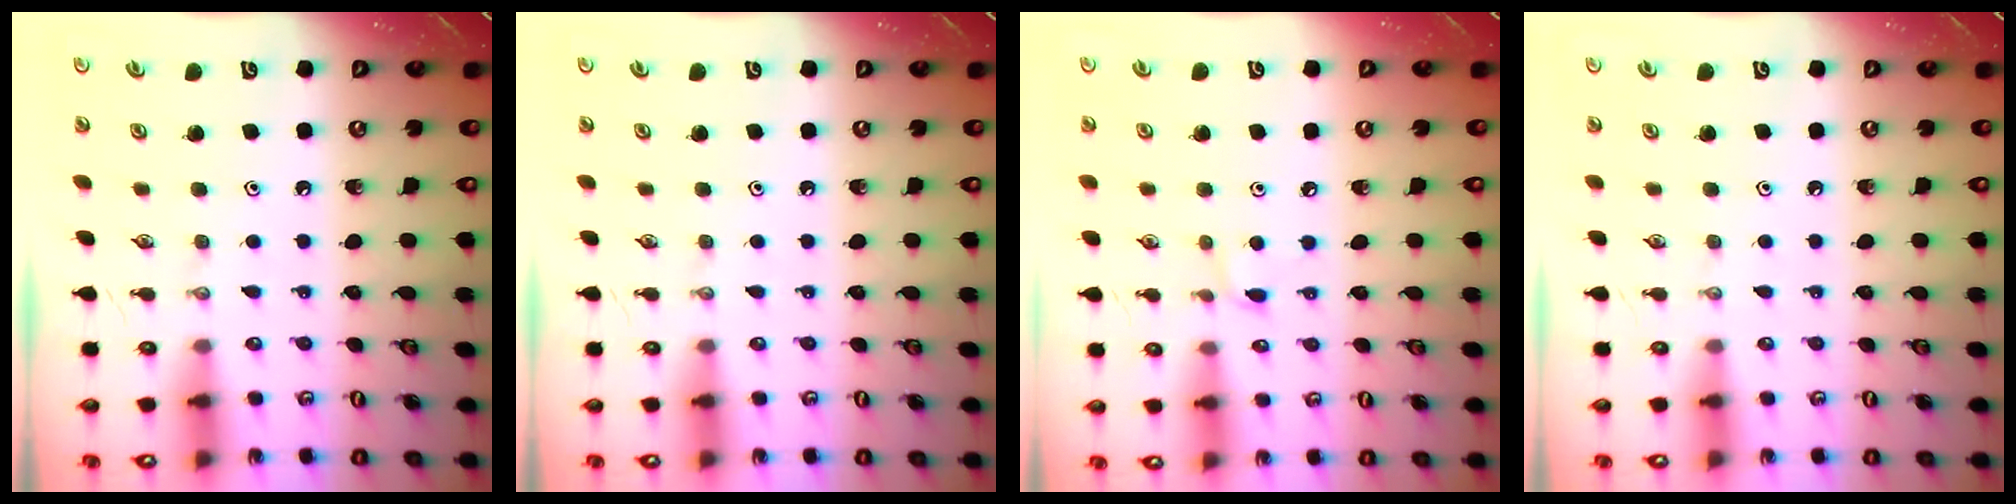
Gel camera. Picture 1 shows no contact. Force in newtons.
{"total": 0.0}
{"total": 4.3, "press": 4.2, "slide": 0.4}
{"total": 0.0}